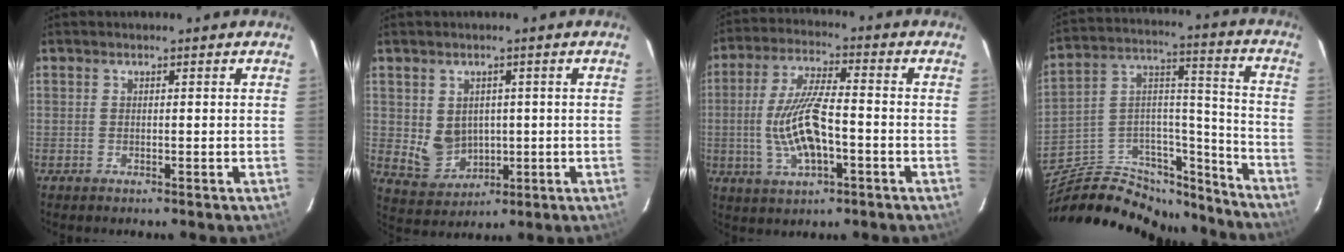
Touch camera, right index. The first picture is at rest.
{"total": 6.4, "force": [0.4, 5.7, 2.8], "torque": [-0.061, 0.000, 0.029]}
{"total": 11.8, "force": [-2.7, 3.8, 10.8], "torque": [-0.219, -0.001, -0.044]}
{"total": 27.9, "force": [-21.6, 13.3, 11.6], "torque": [-0.228, 0.069, -0.310]}